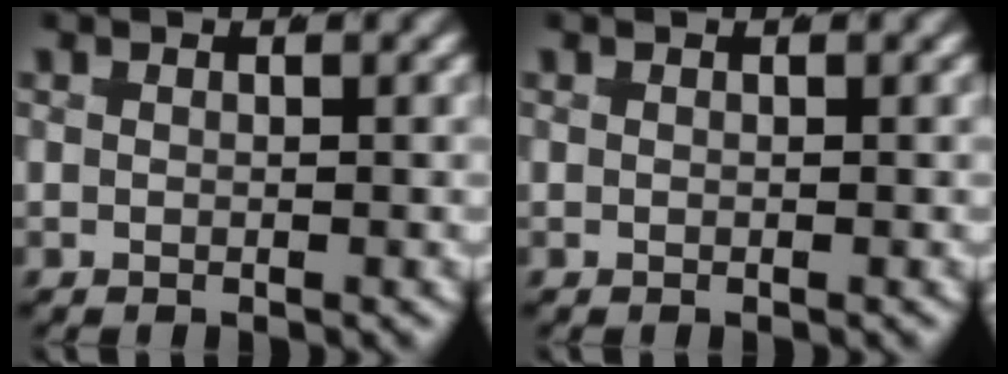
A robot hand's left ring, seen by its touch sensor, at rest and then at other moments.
{"total": 0.0}